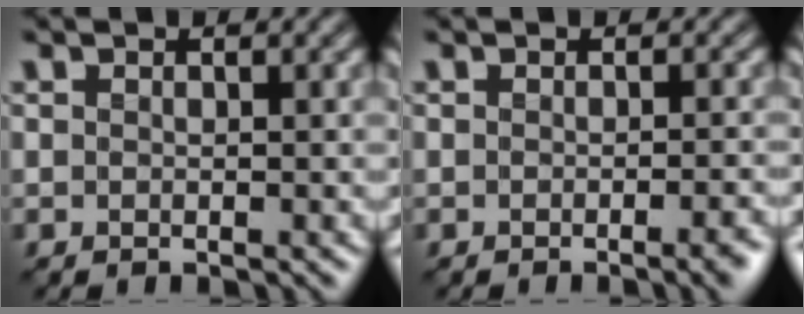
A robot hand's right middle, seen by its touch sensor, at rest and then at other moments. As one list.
[{"total": 2.5, "force": [-1.1, 0.7, 2.1], "torque": [-0.017, 0.001, -0.018]}]